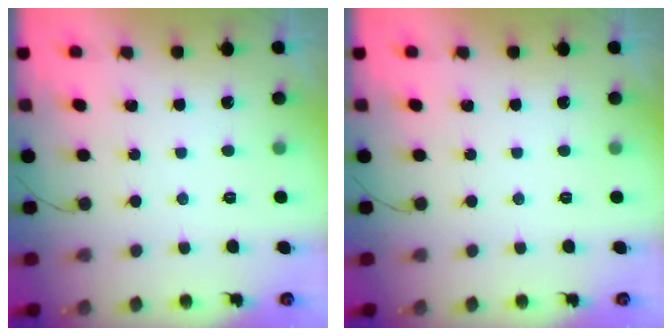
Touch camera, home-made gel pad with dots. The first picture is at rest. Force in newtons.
{"total": 0.0}